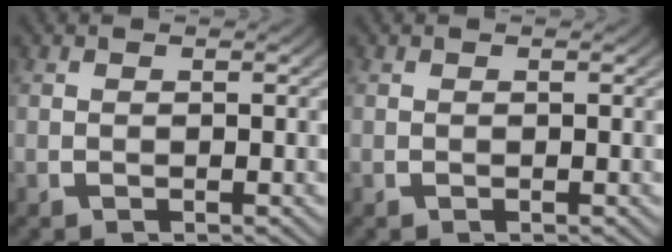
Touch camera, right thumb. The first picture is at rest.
{"total": 0.0}